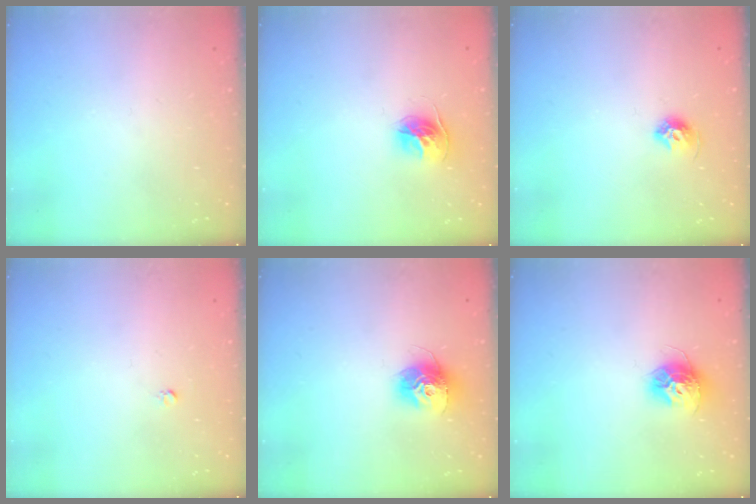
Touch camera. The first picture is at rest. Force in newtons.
{"total": 11.1, "press": 11.1, "slide": 0.9}
{"total": 7.3, "press": 7.3, "slide": 0.8}
{"total": 2.5, "press": 2.5, "slide": 0.2}
{"total": 12.6, "press": 12.6, "slide": 1.1}
{"total": 11.2, "press": 11.2, "slide": 0.8}